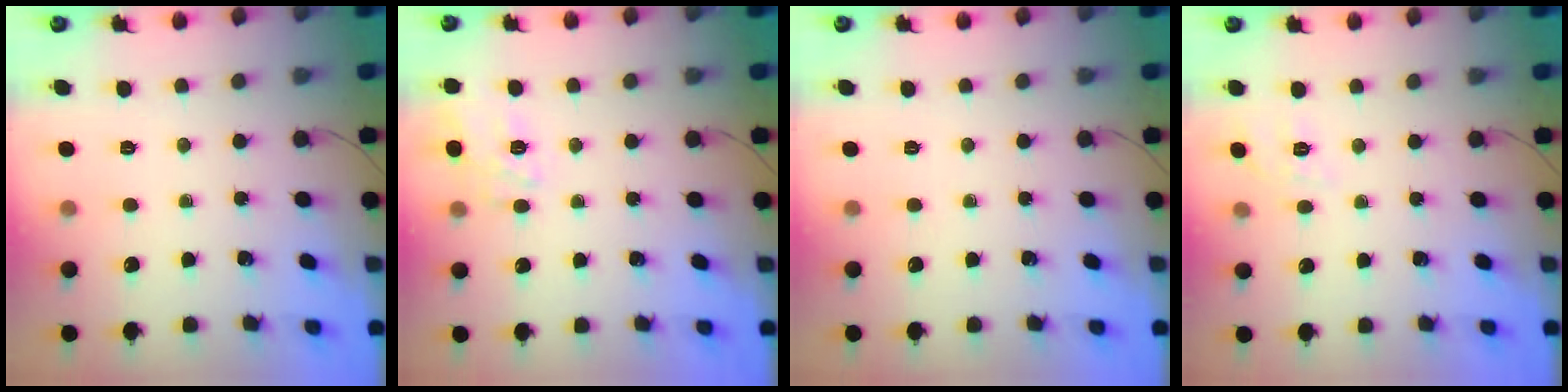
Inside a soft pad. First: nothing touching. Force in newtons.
{"total": 13.6, "press": 13.5, "slide": 1.1}
{"total": 0.0}
{"total": 5.8, "press": 5.4, "slide": 2.2}